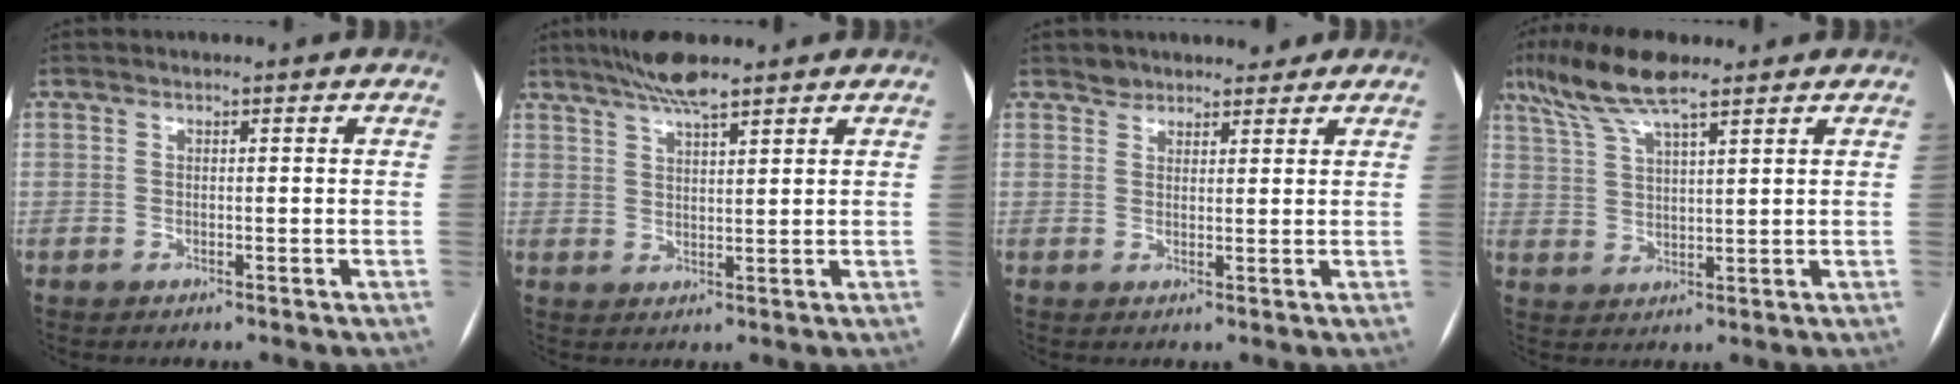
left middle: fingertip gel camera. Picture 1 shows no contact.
{"total": 6.2, "force": [4.9, 0.4, 3.7], "torque": [-0.069, 0.013, 0.088]}
{"total": 3.6, "force": [3.1, 1.8, 0.3], "torque": [0.006, 0.009, 0.045]}
{"total": 9.4, "force": [6.9, 1.4, 6.2], "torque": [-0.132, 0.021, 0.130]}